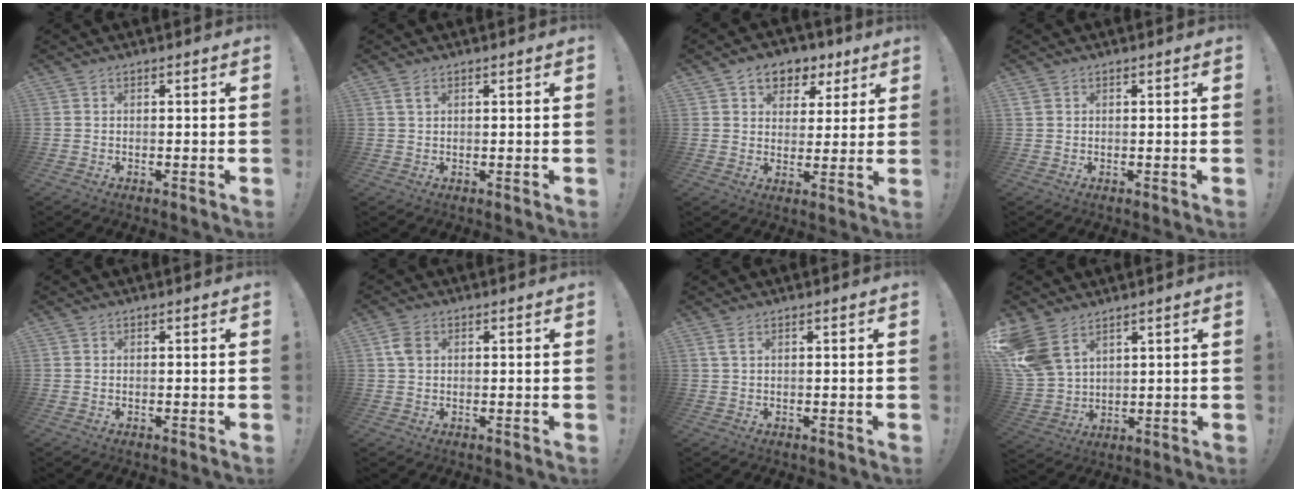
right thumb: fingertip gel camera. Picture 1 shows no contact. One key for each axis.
{"total": 2.2, "fx": 1.2, "fy": 1.1, "fz": 1.6, "tx": -0.028, "ty": 0.000, "tz": 0.020}
{"total": 7.7, "fx": 3.8, "fy": 6.2, "fz": 2.5, "tx": -0.028, "ty": -0.016, "tz": 0.075}
{"total": 1.2, "fx": 0.7, "fy": 0.8, "fz": 0.5, "tx": -0.014, "ty": 0.004, "tz": 0.013}
{"total": 0.0}
{"total": 3.8, "fx": 1.2, "fy": 2.4, "fz": 2.8, "tx": -0.041, "ty": 0.000, "tz": 0.020}
{"total": 1.9, "fx": 1.0, "fy": 0.3, "fz": 1.6, "tx": -0.037, "ty": 0.000, "tz": 0.018}
{"total": 11.9, "fx": 6.9, "fy": 7.4, "fz": 6.2, "tx": -0.137, "ty": -0.035, "tz": 0.139}